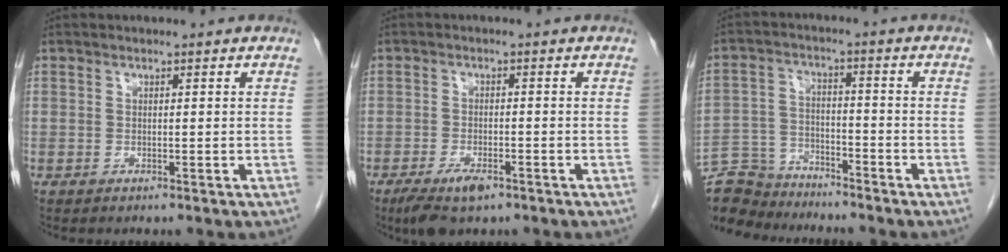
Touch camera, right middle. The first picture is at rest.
{"total": 5.5, "force": [-3.5, 1.9, 3.8], "torque": [-0.072, -0.008, -0.056]}
{"total": 10.8, "force": [-10.3, 3.3, 0.9], "torque": [-0.028, 0.011, -0.189]}